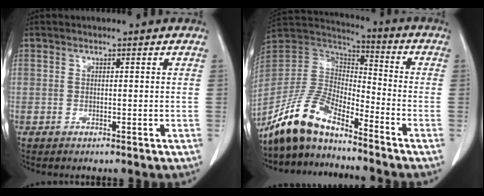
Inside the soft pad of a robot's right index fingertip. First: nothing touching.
{"total": 12.8, "force": [-10.4, 3.5, 6.5], "torque": [-0.137, 0.012, -0.207]}